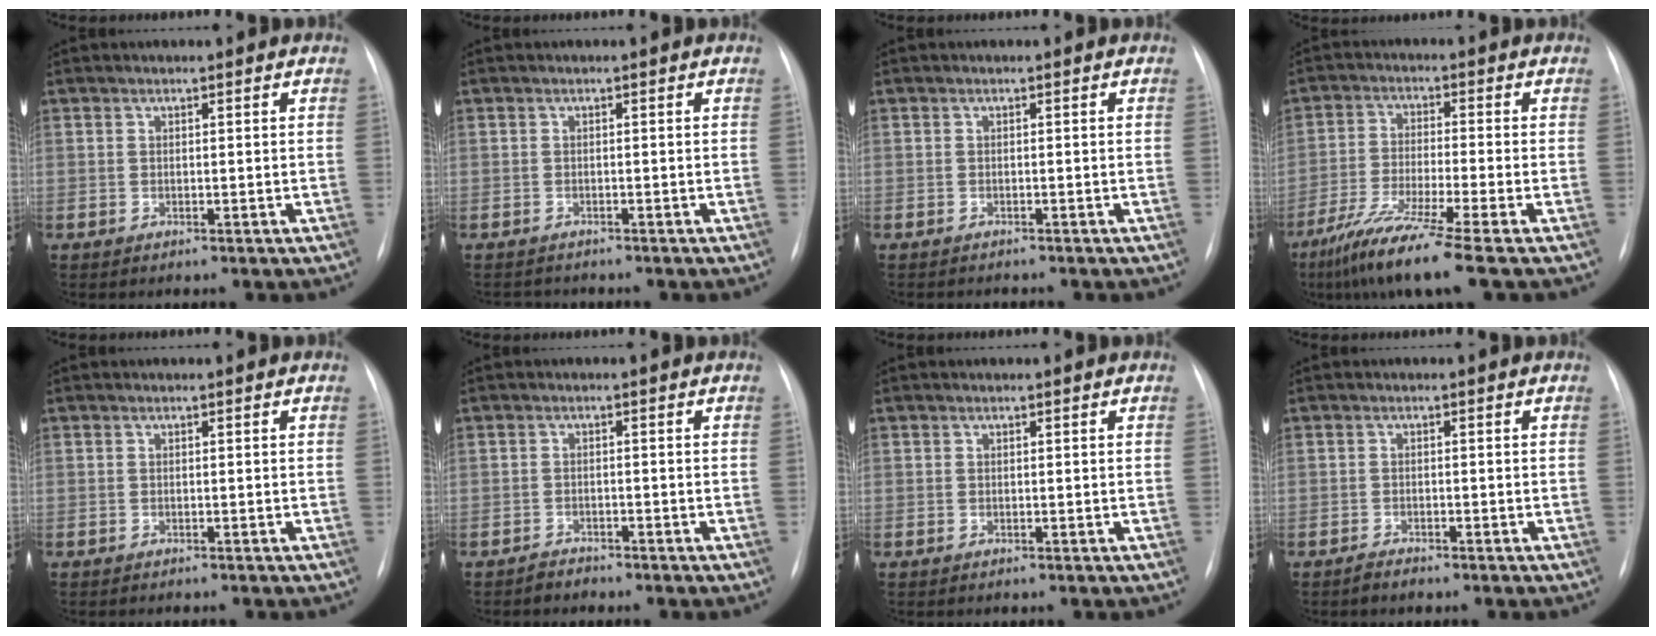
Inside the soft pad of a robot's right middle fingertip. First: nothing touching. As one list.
[{"total": 1.5, "force": [-1.4, 0.3, -0.2], "torque": [0.005, -0.007, -0.018]}, {"total": 1.7, "force": [-1.6, 0.2, 0.4], "torque": [-0.002, -0.007, -0.015]}, {"total": 10.7, "force": [-7.5, -1.5, 7.5], "torque": [-0.141, -0.045, -0.132]}, {"total": 0.9, "force": [-0.8, 0.2, 0.3], "torque": [-0.006, -0.004, -0.009]}, {"total": 1.5, "force": [-1.4, 0.5, -0.2], "torque": [-0.003, -0.002, -0.024]}, {"total": 0.0}, {"total": 1.3, "force": [-1.2, 0.2, 0.4], "torque": [-0.015, -0.003, -0.020]}]